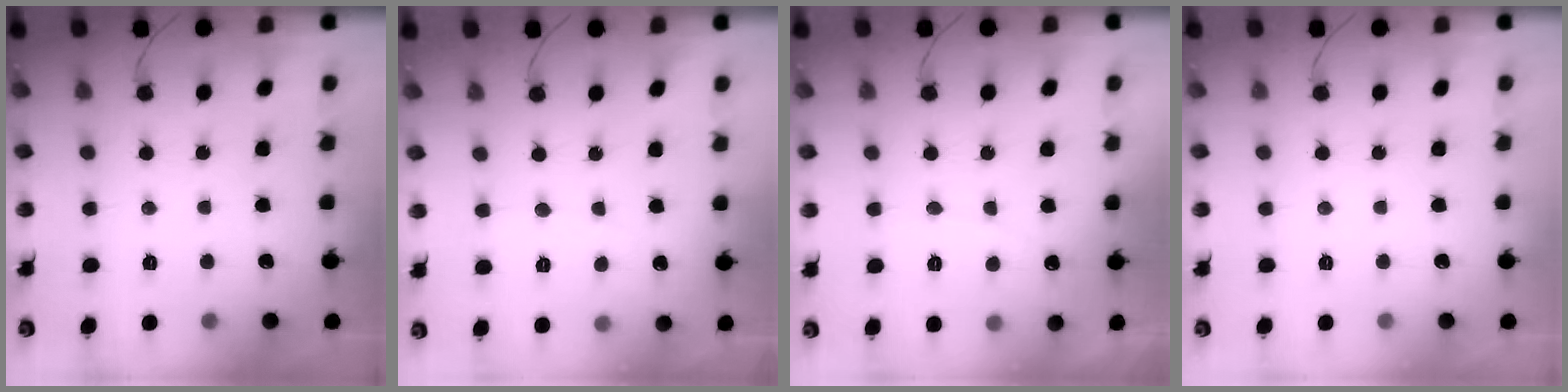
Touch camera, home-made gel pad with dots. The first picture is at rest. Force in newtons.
{"total": 2.8, "press": 2.8, "slide": 0.2}
{"total": 4.1, "press": 4.1, "slide": 0.3}
{"total": 0.0}